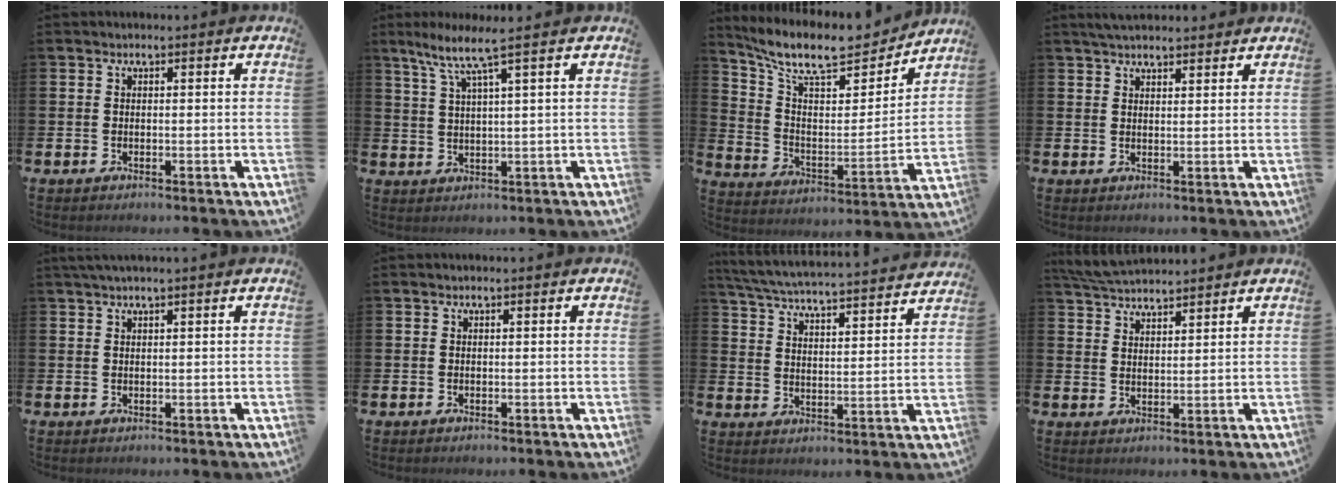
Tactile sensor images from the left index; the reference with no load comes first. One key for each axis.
{"total": 5.5, "fx": 3.3, "fy": -0.1, "fz": 4.4, "tx": -0.097, "ty": -0.008, "tz": 0.051}
{"total": 11.0, "fx": 9.5, "fy": 3.1, "fz": 4.7, "tx": -0.117, "ty": -0.064, "tz": 0.163}
{"total": 3.2, "fx": 3.0, "fy": 0.7, "fz": 0.8, "tx": -0.020, "ty": -0.007, "tz": 0.055}
{"total": 1.3, "fx": 1.0, "fy": -0.2, "fz": 0.7, "tx": -0.015, "ty": 0.002, "tz": 0.019}
{"total": 0.0}
{"total": 5.7, "fx": 5.6, "fy": 0.1, "fz": 1.3, "tx": -0.048, "ty": -0.049, "tz": 0.094}
{"total": 5.1, "fx": 5.0, "fy": 0.5, "fz": 0.9, "tx": -0.038, "ty": -0.017, "tz": 0.093}